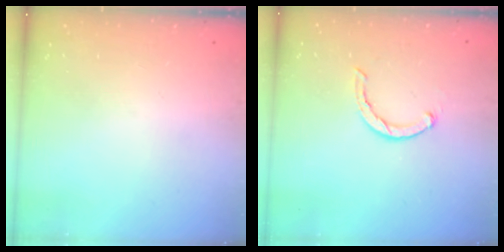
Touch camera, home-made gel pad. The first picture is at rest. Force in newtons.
{"total": 1.8, "press": 1.8, "slide": 0.4}